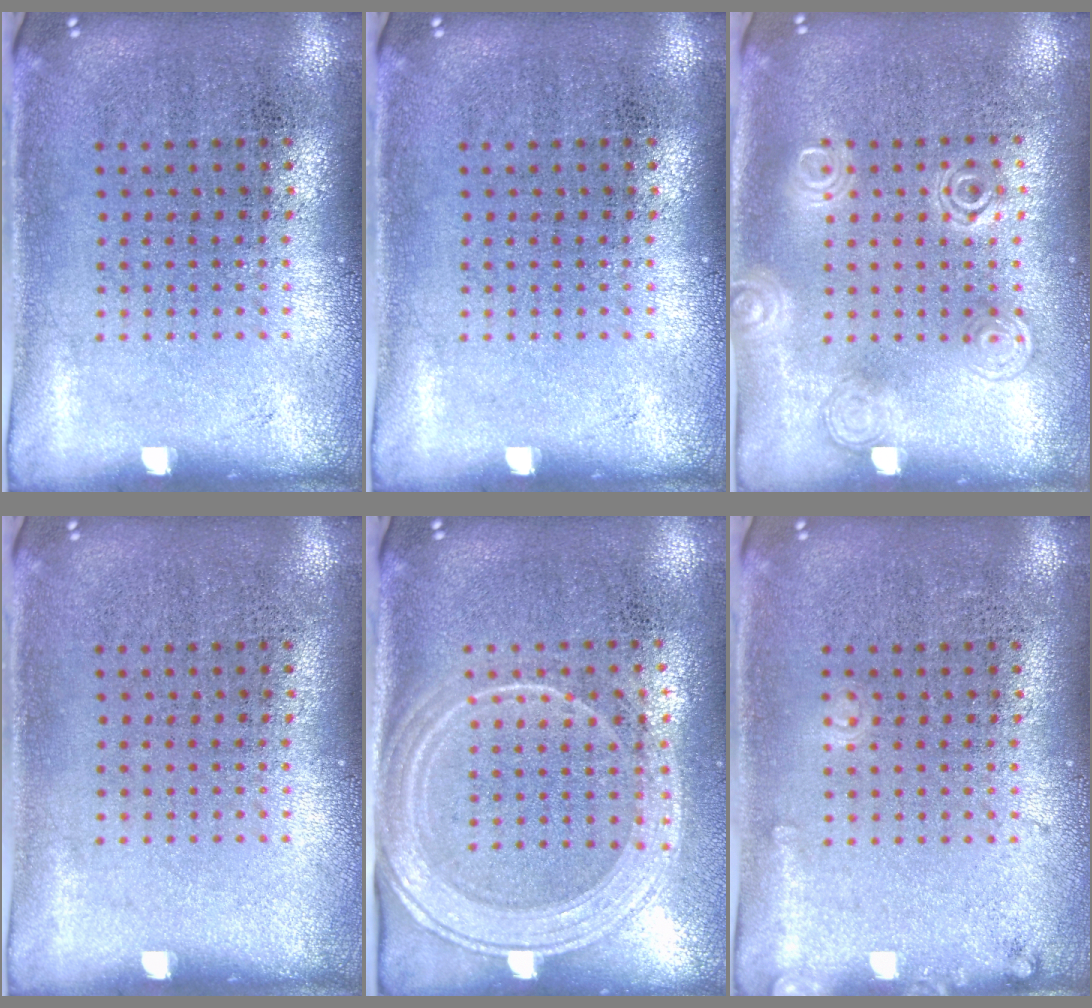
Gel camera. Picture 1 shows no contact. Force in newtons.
{"total": 0.0}
{"total": 1.0, "press": 1.0, "slide": 0.1}
{"total": 0.0}
{"total": 2.1, "press": 1.9, "slide": 1.0}
{"total": 1.0, "press": 1.0, "slide": 0.1}